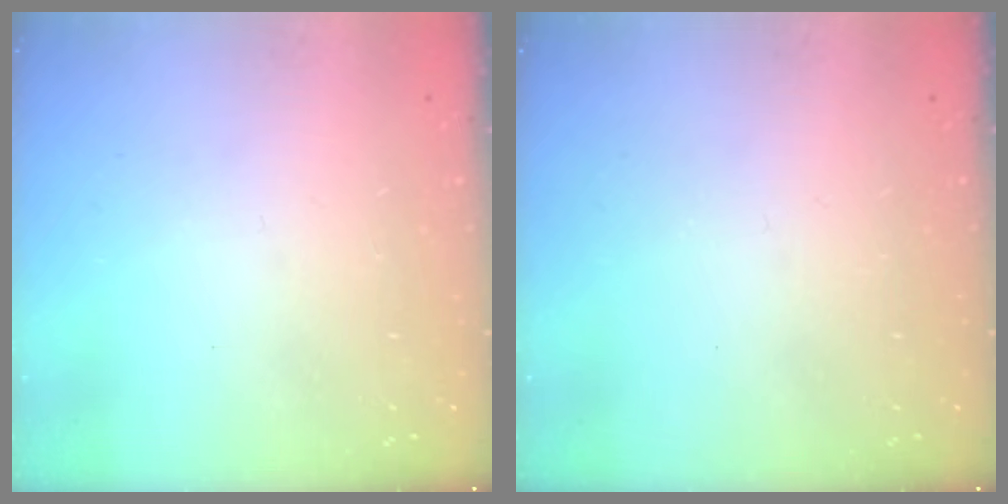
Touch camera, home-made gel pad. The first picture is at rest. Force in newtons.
{"total": 0.0}